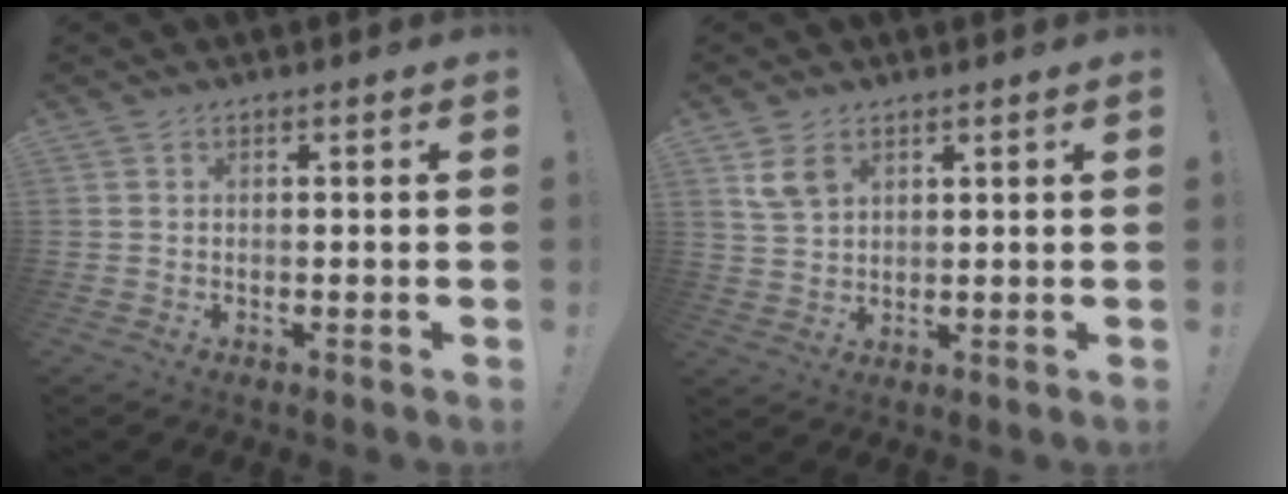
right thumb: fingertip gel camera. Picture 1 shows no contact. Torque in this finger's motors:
{"motor_torque": [0.19, -0.06, 0.21, -0.18, 0.02]}